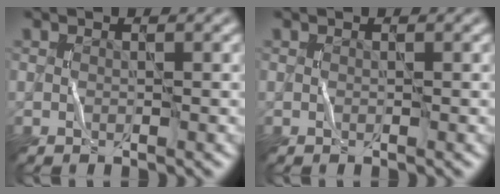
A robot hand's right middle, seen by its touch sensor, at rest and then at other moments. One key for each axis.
{"total": 0.0}